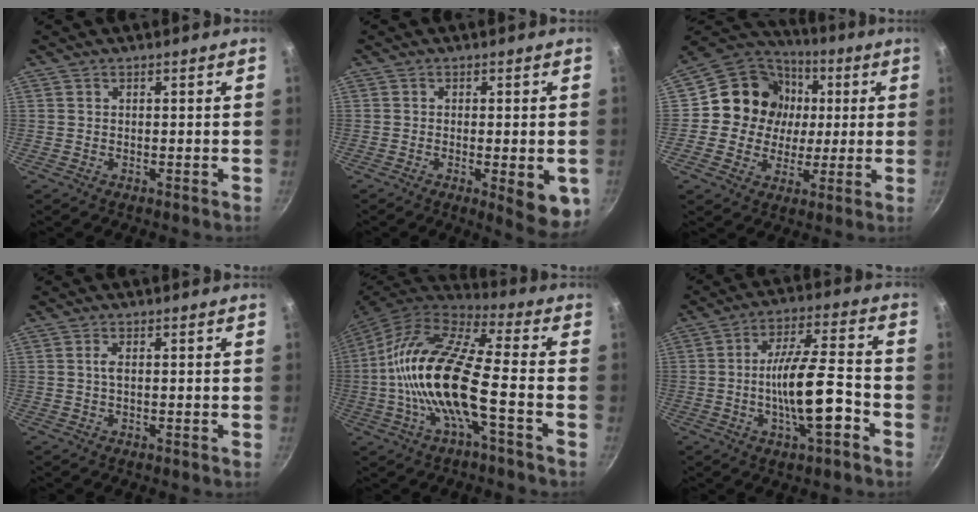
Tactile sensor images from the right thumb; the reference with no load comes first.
{"total": 7.8, "force": [-2.0, 2.3, 7.2], "torque": [-0.081, -0.005, -0.020]}
{"total": 15.4, "force": [1.9, 14.1, 5.8], "torque": [-0.075, 0.015, 0.022]}
{"total": 1.4, "force": [0.2, 0.5, 1.2], "torque": [-0.026, 0.002, 0.003]}
{"total": 18.7, "force": [-3.5, 5.8, 17.5], "torque": [-0.336, 0.036, -0.085]}
{"total": 13.2, "force": [-4.1, 3.5, 12.0], "torque": [-0.197, 0.029, -0.071]}